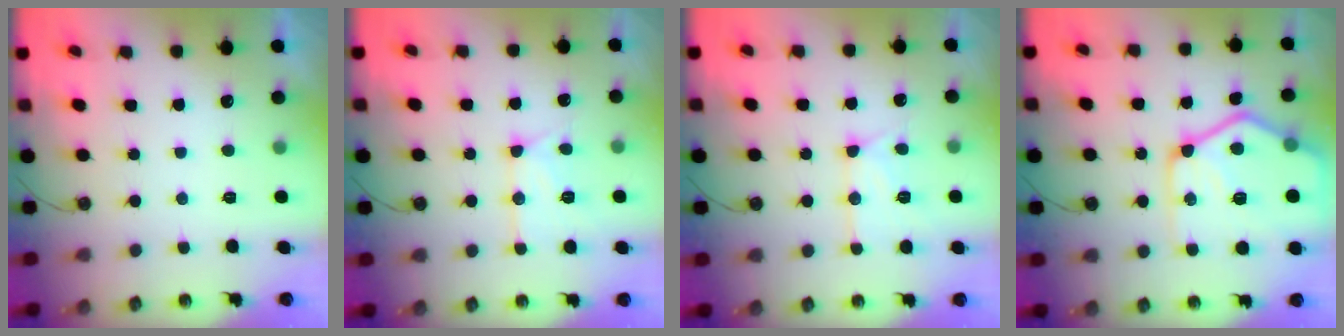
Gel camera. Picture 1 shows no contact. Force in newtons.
{"total": 13.7, "press": 13.6, "slide": 0.8}
{"total": 13.7, "press": 13.6, "slide": 0.8}
{"total": 21.2, "press": 21.1, "slide": 2.6}